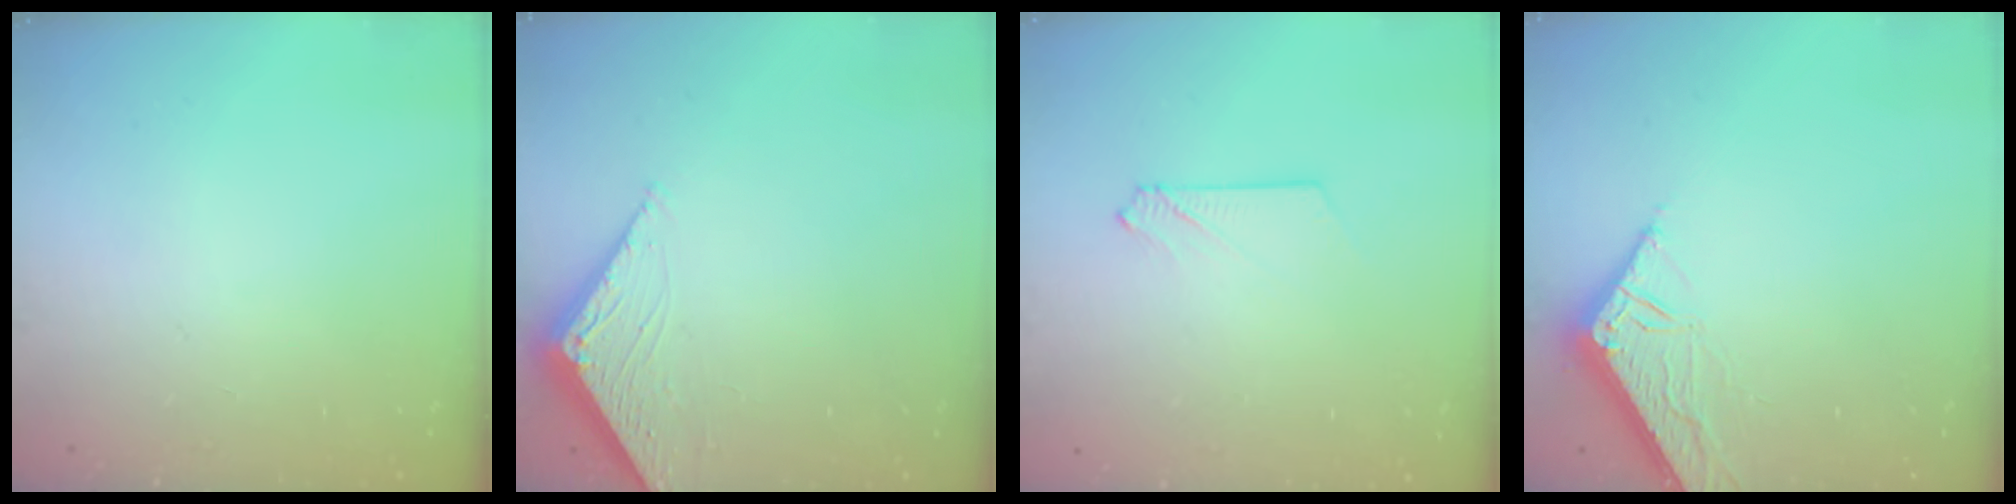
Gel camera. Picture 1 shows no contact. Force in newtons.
{"total": 2.7, "press": 2.7, "slide": 0.3}
{"total": 2.7, "press": 2.7, "slide": 0.2}
{"total": 6.3, "press": 6.3, "slide": 0.3}